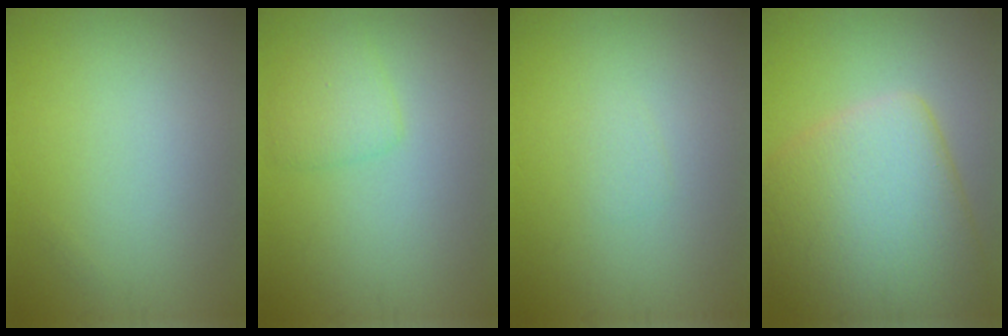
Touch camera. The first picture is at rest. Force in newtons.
{"total": 1.8, "press": 1.8, "slide": 0.1}
{"total": 0.6, "press": 0.6, "slide": 0.1}
{"total": 9.3, "press": 9.3, "slide": 0.4}